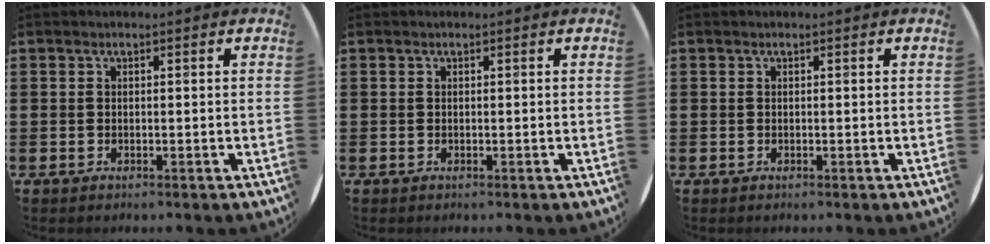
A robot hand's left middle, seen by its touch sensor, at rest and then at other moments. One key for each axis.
{"total": 0.0}
{"total": 0.0}